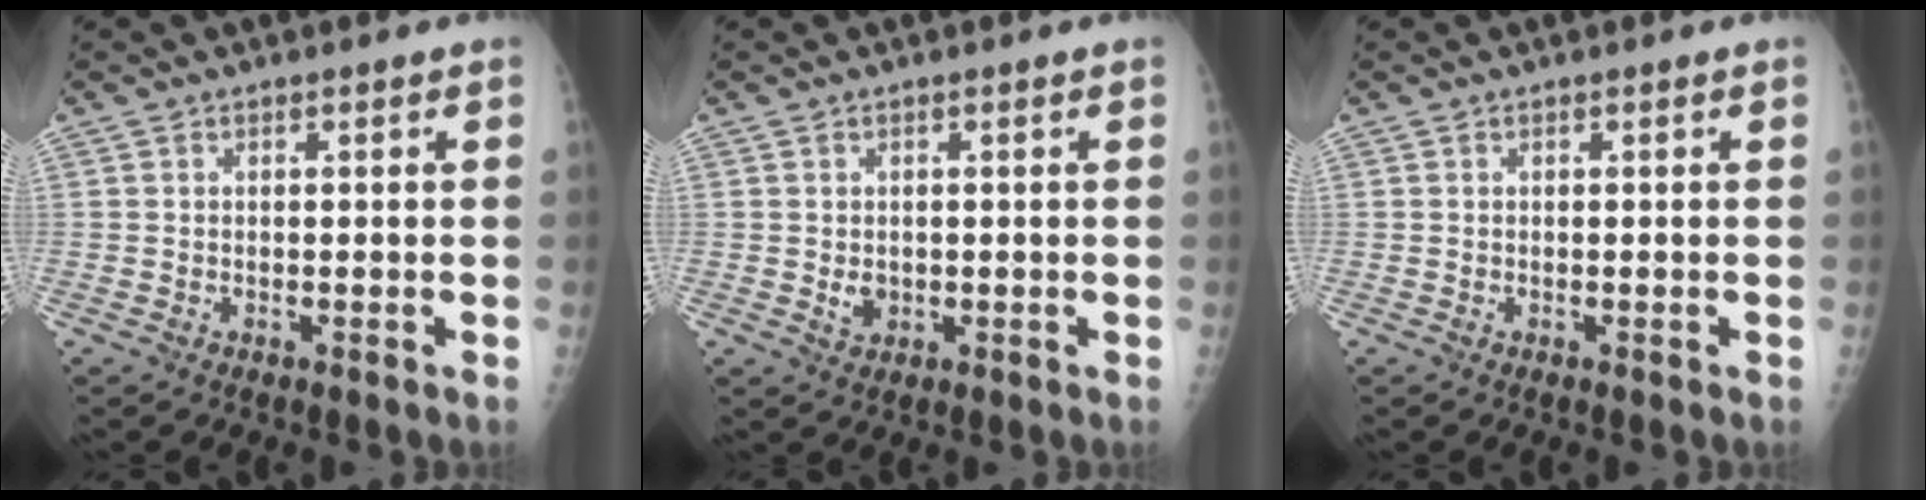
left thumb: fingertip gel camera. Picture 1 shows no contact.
{"total": 2.2, "force": [-0.1, 1.8, 1.3], "torque": [-0.013, -0.001, 0.006]}
{"total": 0.0}